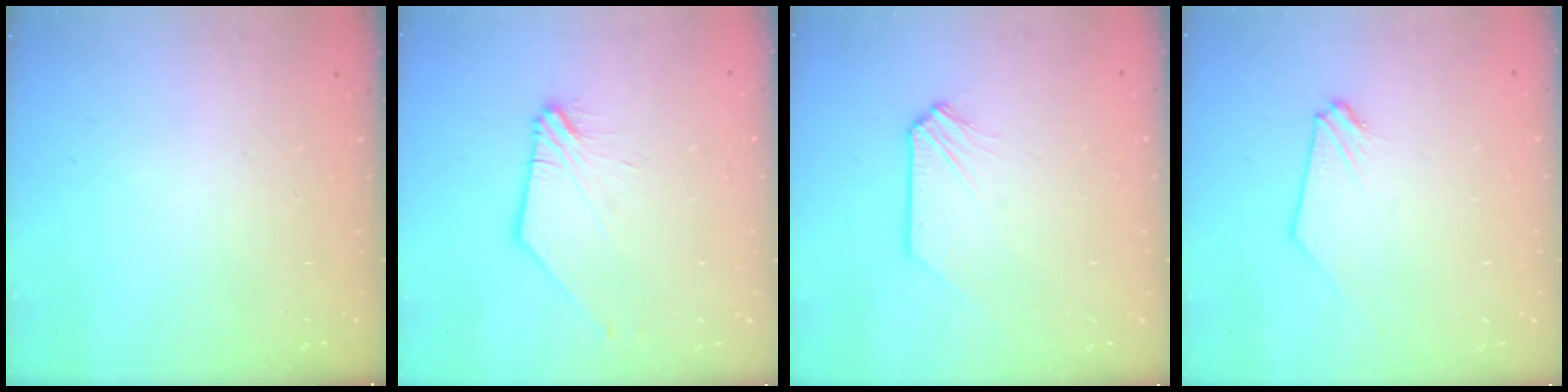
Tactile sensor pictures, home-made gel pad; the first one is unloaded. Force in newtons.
{"total": 2.0, "press": 1.9, "slide": 0.4}
{"total": 0.0}
{"total": 0.0}